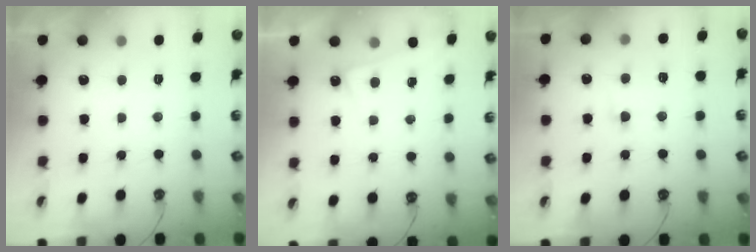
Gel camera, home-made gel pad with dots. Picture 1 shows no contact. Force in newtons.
{"total": 2.5, "press": 2.5, "slide": 0.3}
{"total": 1.8, "press": 1.4, "slide": 1.1}